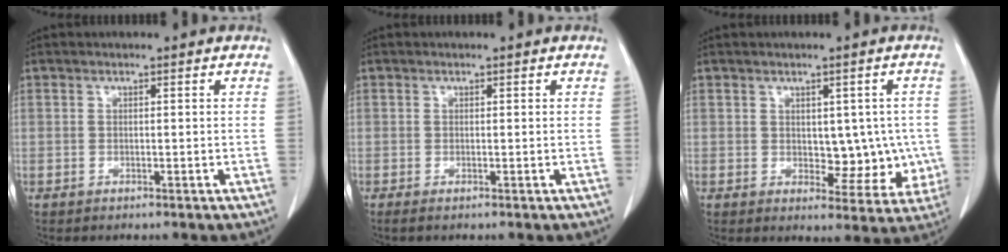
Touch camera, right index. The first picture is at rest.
{"total": 1.2, "force": [-0.4, 0.6, 0.9], "torque": [-0.032, 0.000, -0.006]}
{"total": 9.0, "force": [-0.1, 5.6, 7.1], "torque": [-0.076, 0.016, 0.019]}